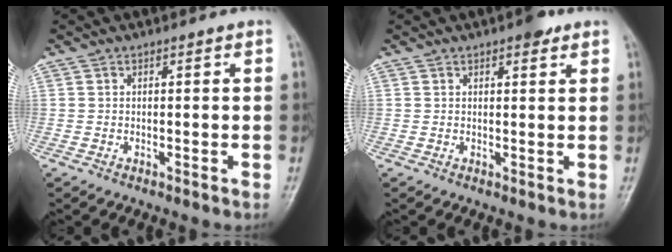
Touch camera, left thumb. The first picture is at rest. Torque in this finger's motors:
{"motor_torque": [0.37, 0.09, 0.23, -0.39, -0.02]}